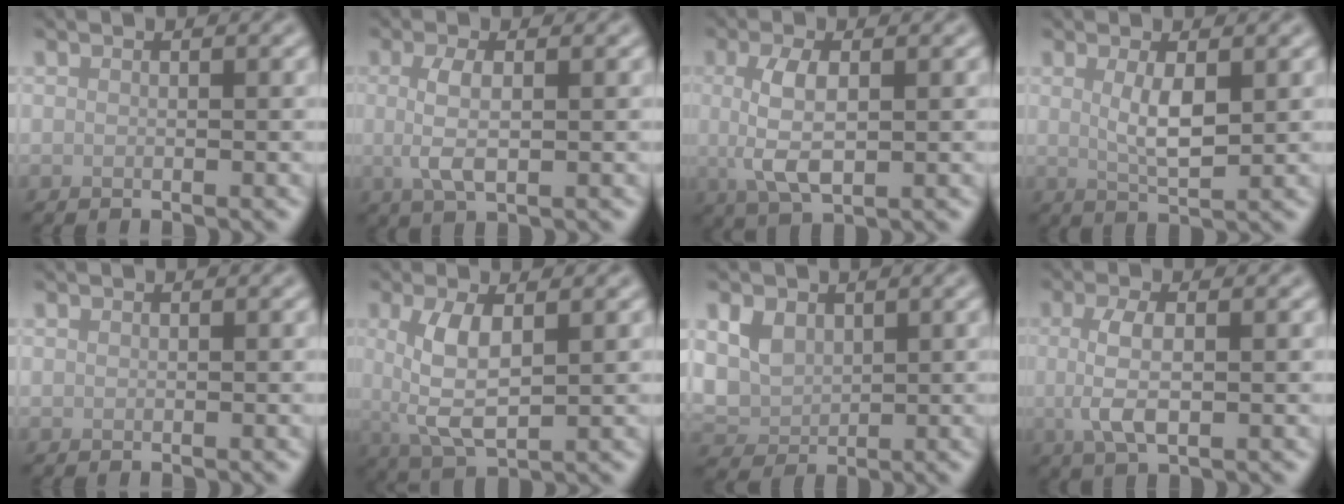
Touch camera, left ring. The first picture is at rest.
{"total": 3.1, "force": [0.1, 1.1, 2.9], "torque": [-0.063, -0.001, 0.002]}
{"total": 4.4, "force": [0.3, 1.8, 4.0], "torque": [-0.088, -0.001, 0.005]}
{"total": 3.0, "force": [0.7, 0.9, 2.8], "torque": [-0.057, -0.005, 0.015]}
{"total": 0.0}
{"total": 5.0, "force": [0.7, 2.0, 4.5], "torque": [-0.095, -0.001, 0.016]}
{"total": 3.6, "force": [1.2, 2.8, 1.9], "torque": [-0.045, -0.004, 0.022]}
{"total": 3.6, "force": [0.1, 1.3, 3.3], "torque": [-0.072, -0.001, 0.001]}